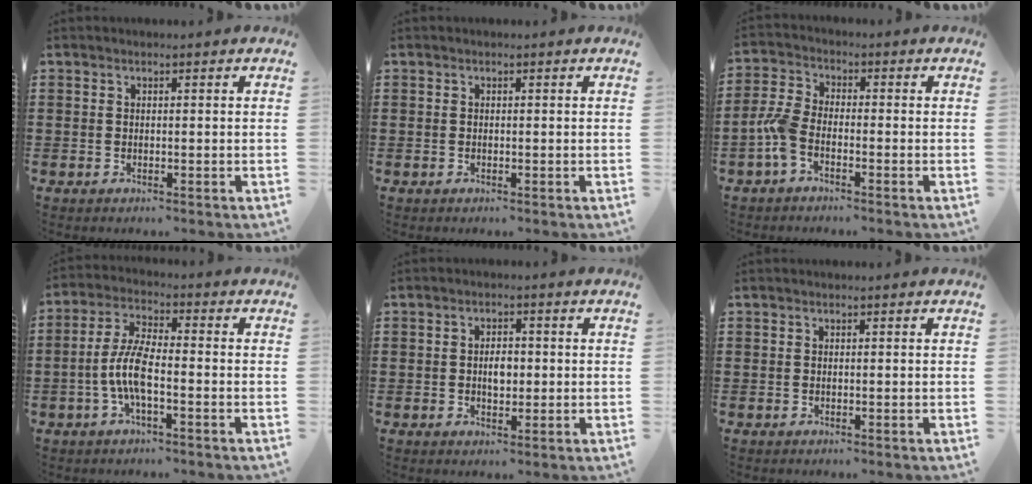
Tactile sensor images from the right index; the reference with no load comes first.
{"total": 0.0}
{"total": 4.8, "force": [-2.4, 2.0, 3.6], "torque": [-0.097, -0.001, -0.053]}
{"total": 6.7, "force": [-2.0, 2.1, 6.1], "torque": [-0.153, -0.013, -0.047]}
{"total": 2.8, "force": [0.0, 1.5, 2.4], "torque": [-0.037, 0.002, -0.003]}
{"total": 0.0}